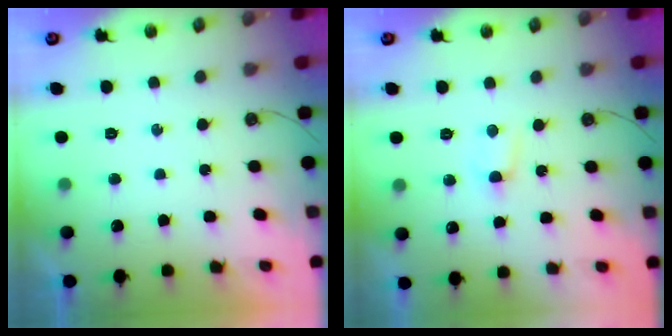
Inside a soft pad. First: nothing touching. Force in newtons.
{"total": 2.8, "press": 2.8, "slide": 0.4}